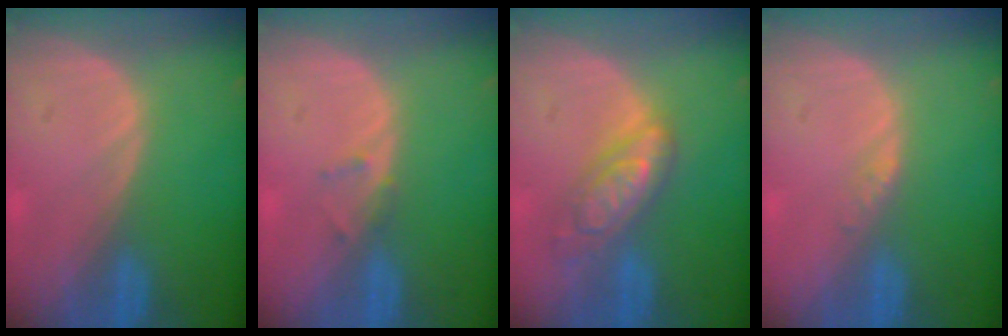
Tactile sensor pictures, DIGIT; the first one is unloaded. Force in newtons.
{"total": 1.3, "press": 1.1, "slide": 0.8}
{"total": 6.3, "press": 6.3, "slide": 0.4}
{"total": 1.1, "press": 1.1, "slide": 0.1}